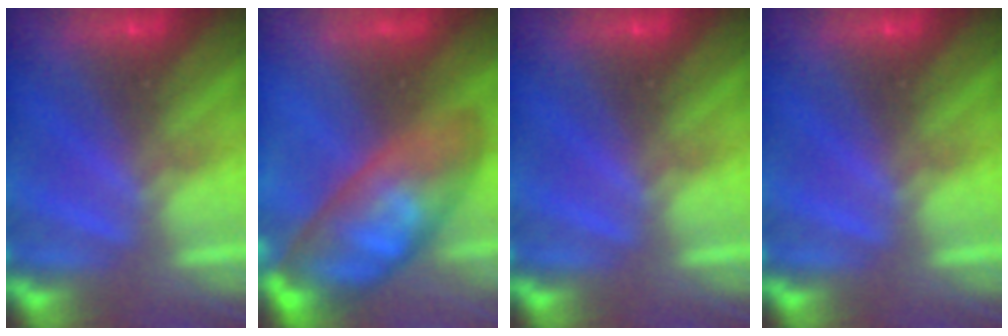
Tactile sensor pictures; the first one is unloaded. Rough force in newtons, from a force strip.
{"total": 7.7}
{"total": 0.0}
{"total": 0.0}